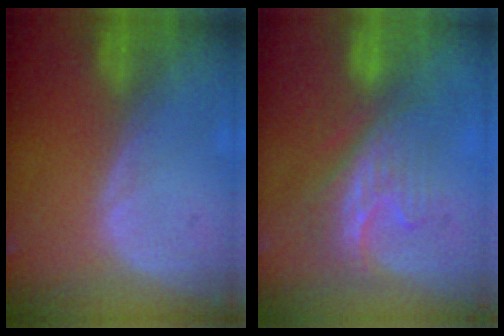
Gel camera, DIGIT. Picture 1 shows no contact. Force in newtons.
{"total": 8.6, "press": 7.3, "slide": 4.6}